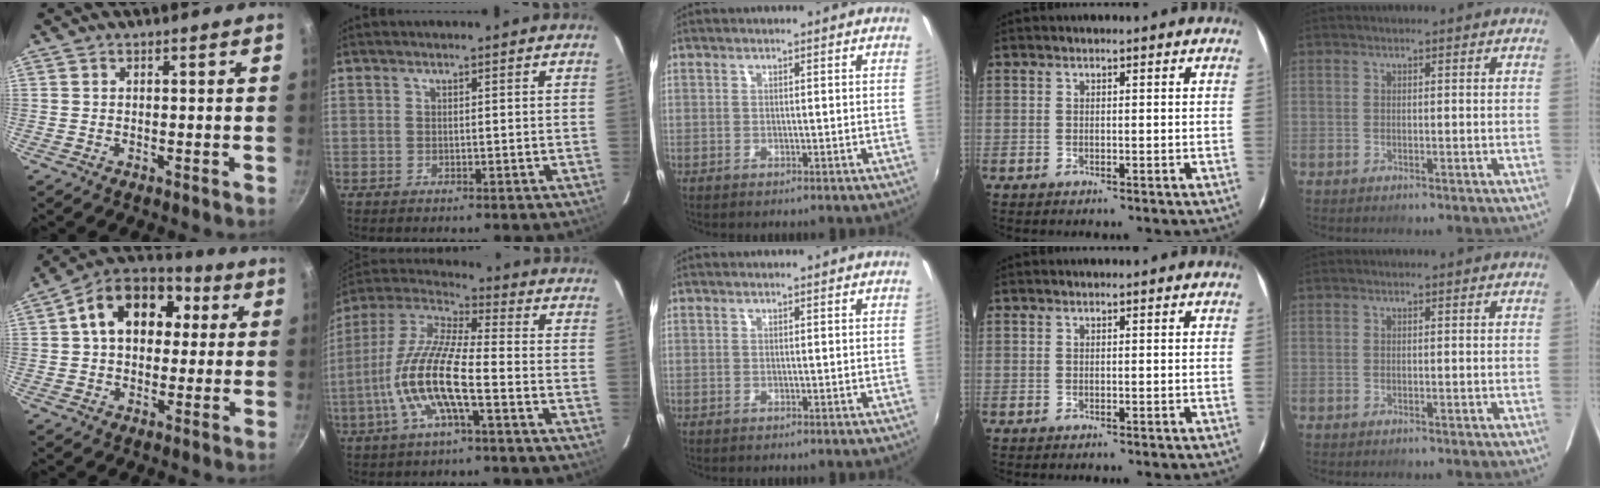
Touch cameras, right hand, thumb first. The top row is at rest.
{"thumb": {"total": 16.6, "force": [3.4, 11.9, 11.1], "torque": [-0.150, 0.027, 0.034]}, "index": {"total": 13.9, "force": [-4.7, 2.5, 12.8], "torque": [-0.262, -0.004, -0.098]}}